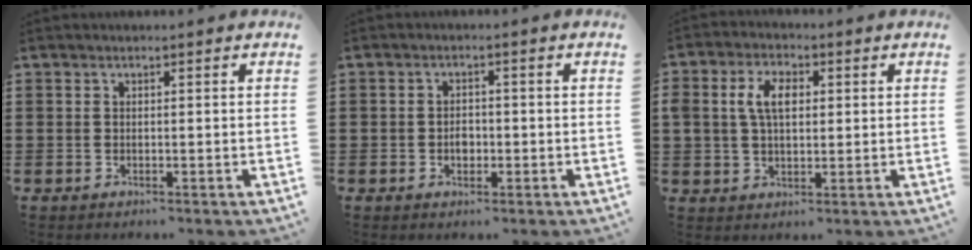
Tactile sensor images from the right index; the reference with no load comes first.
{"total": 2.2, "force": [-0.5, 1.5, 1.6], "torque": [-0.023, -0.001, -0.012]}
{"total": 5.7, "force": [1.2, 3.6, 4.3], "torque": [-0.103, 0.014, 0.014]}